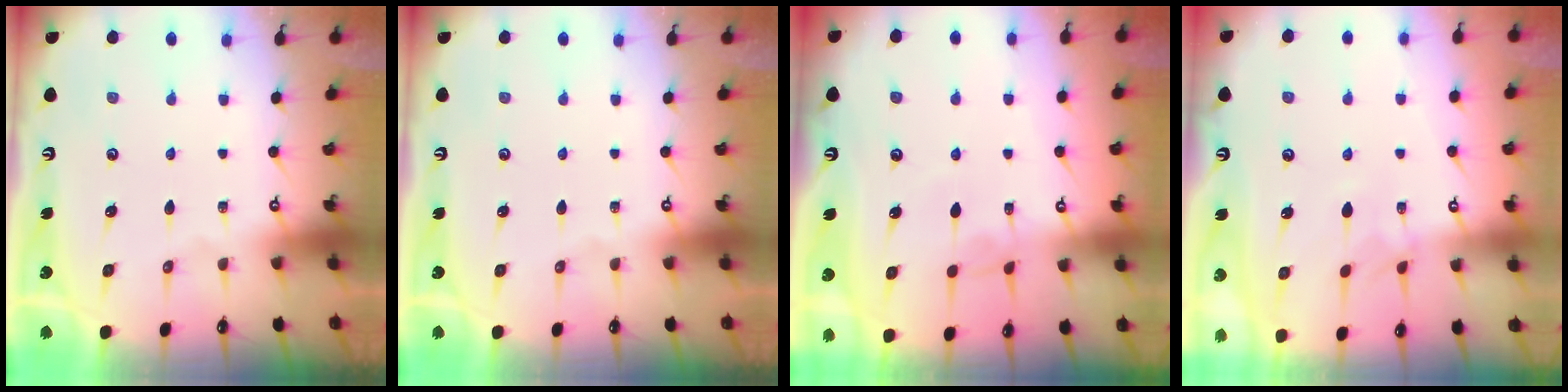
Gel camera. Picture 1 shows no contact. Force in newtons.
{"total": 0.0}
{"total": 2.1, "press": 2.0, "slide": 0.3}
{"total": 2.1, "press": 2.1, "slide": 0.4}